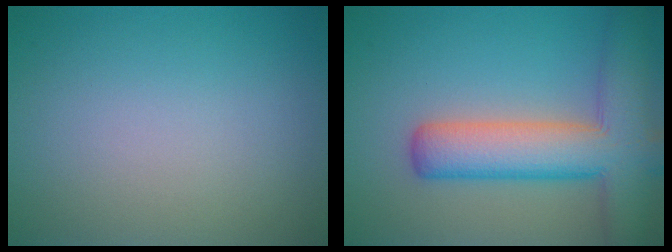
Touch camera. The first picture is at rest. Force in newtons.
{"total": 8.8, "press": 8.8, "slide": 0.5}